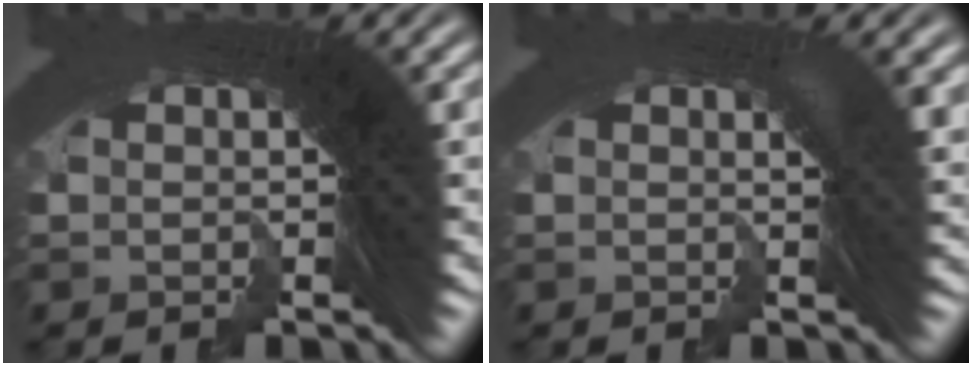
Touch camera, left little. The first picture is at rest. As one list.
[{"total": 0.9, "force": [0.2, -0.1, 0.9], "torque": [-0.018, 0.000, 0.004]}]